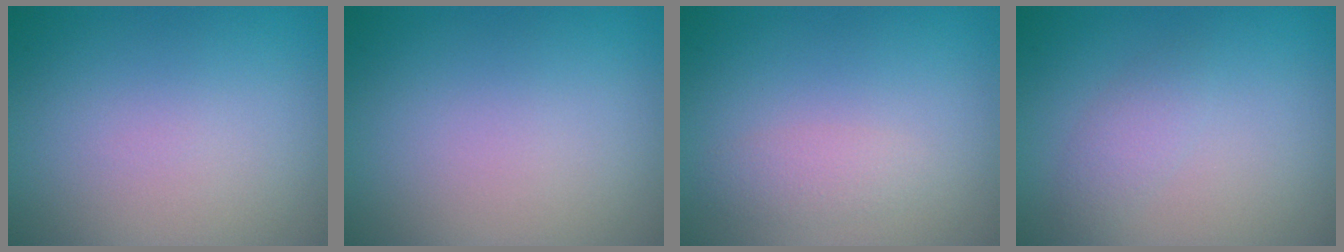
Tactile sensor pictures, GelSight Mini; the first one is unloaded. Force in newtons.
{"total": 0.0}
{"total": 1.5, "press": 1.5, "slide": 0.1}
{"total": 1.6, "press": 1.6, "slide": 0.1}